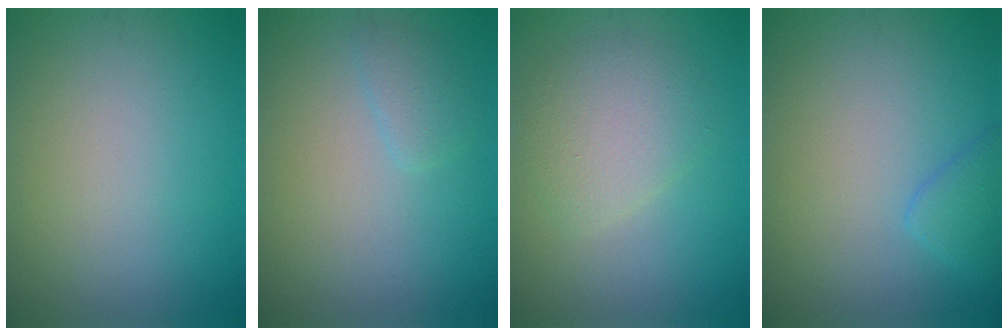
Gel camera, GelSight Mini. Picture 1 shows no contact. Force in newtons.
{"total": 1.4, "press": 1.4, "slide": 0.2}
{"total": 3.8, "press": 3.8, "slide": 0.1}
{"total": 2.0, "press": 1.9, "slide": 0.0}